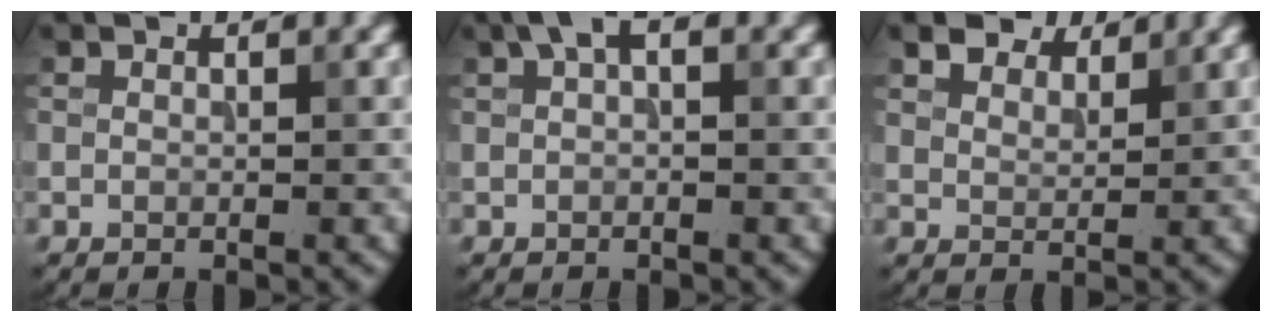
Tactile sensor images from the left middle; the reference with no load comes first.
{"total": 2.1, "force": [1.0, 0.9, 1.6], "torque": [-0.025, 0.009, 0.014]}
{"total": 4.8, "force": [4.0, 2.1, 1.7], "torque": [-0.046, -0.004, 0.076]}